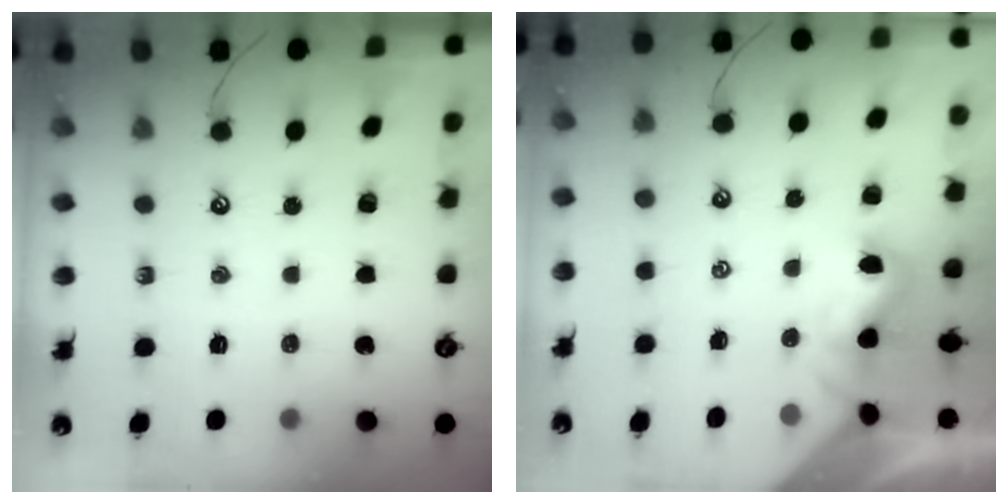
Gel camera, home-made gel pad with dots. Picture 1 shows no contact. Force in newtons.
{"total": 1.4, "press": 1.3, "slide": 0.5}